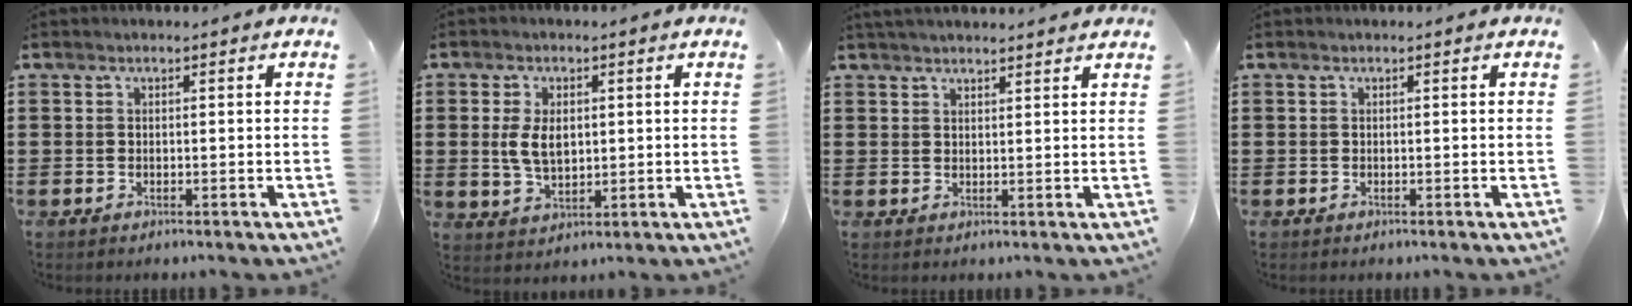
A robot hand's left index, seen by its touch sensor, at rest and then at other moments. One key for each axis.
{"total": 5.5, "fx": 0.9, "fy": 3.2, "fz": 4.4, "tx": -0.091, "ty": 0.003, "tz": 0.012}
{"total": 2.3, "fx": 2.3, "fy": 0.0, "fz": 0.5, "tx": -0.014, "ty": 0.000, "tz": 0.044}
{"total": 0.0}